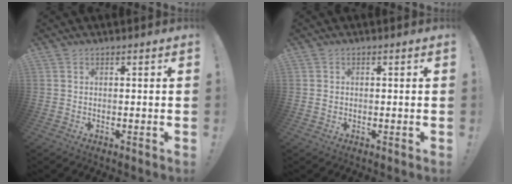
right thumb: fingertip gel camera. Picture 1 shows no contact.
{"total": 0.9, "force": [-0.2, 0.8, 0.2], "torque": [-0.004, 0.005, -0.003]}